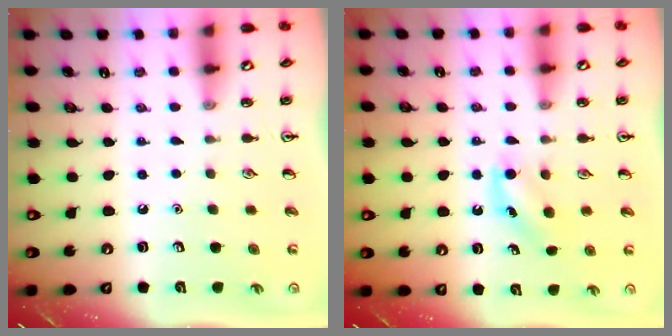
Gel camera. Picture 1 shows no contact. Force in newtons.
{"total": 5.2, "press": 5.0, "slide": 1.6}